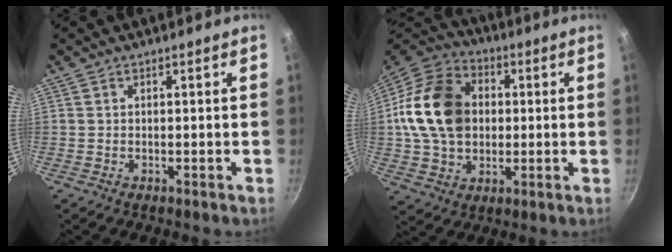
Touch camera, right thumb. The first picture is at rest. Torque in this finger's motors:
{"motor_torque": [1.39, 3.62, 1.24, -0.49, 0.19]}